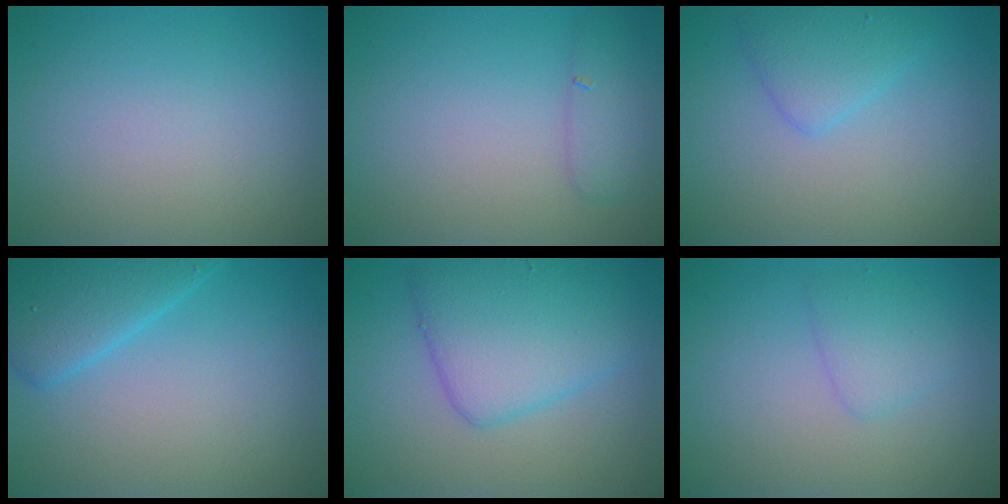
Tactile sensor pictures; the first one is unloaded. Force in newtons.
{"total": 1.9, "press": 1.9, "slide": 0.1}
{"total": 2.5, "press": 2.5, "slide": 0.1}
{"total": 4.3, "press": 4.3, "slide": 0.3}
{"total": 5.9, "press": 5.9, "slide": 0.3}
{"total": 1.9, "press": 1.9, "slide": 0.0}